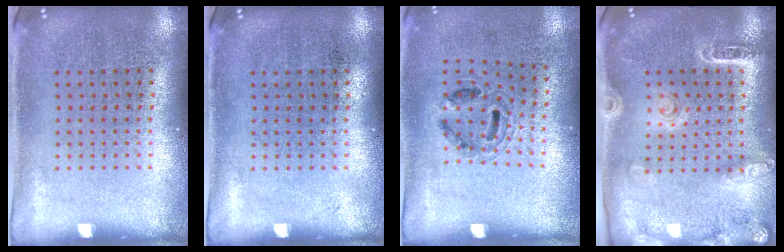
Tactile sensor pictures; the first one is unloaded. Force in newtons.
{"total": 0.0}
{"total": 0.9, "press": 0.8, "slide": 0.5}
{"total": 1.8, "press": 1.7, "slide": 0.4}